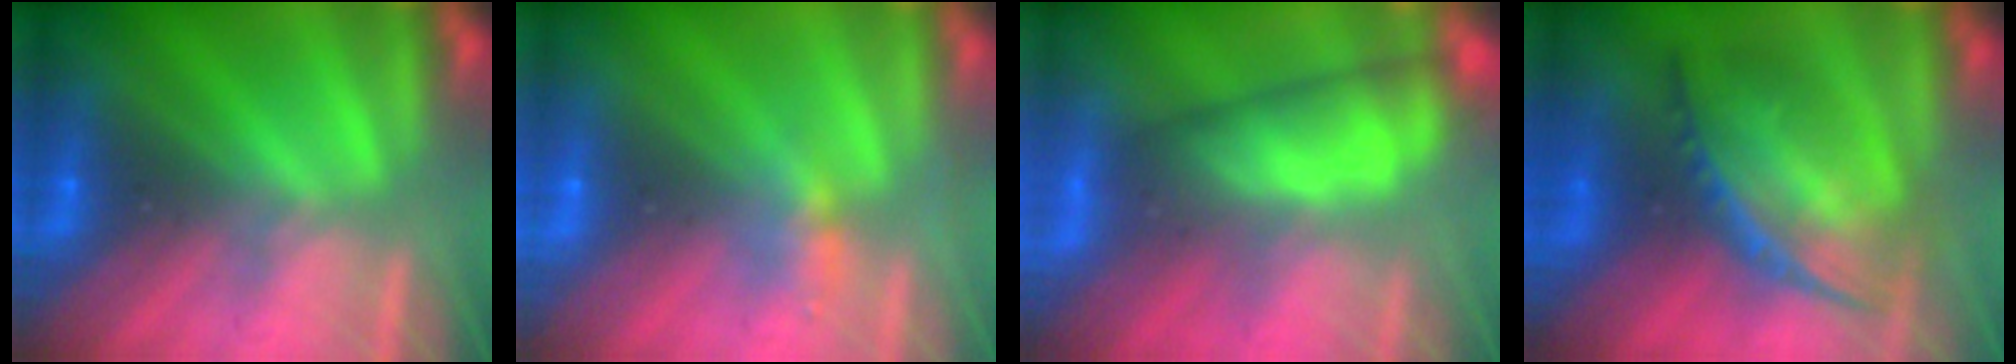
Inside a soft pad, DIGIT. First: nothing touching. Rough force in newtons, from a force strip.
{"total": 2.2}
{"total": 4.5}
{"total": 6.8}